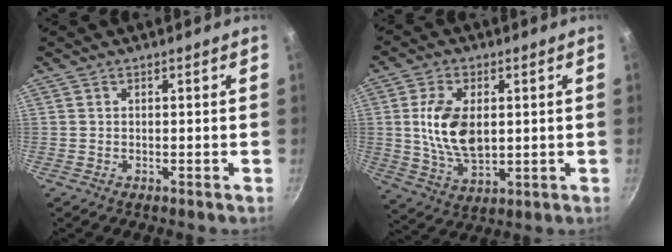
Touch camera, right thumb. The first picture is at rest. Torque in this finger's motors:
{"motor_torque": [0.73, 0.64, 1.28, -0.51, 0.13]}